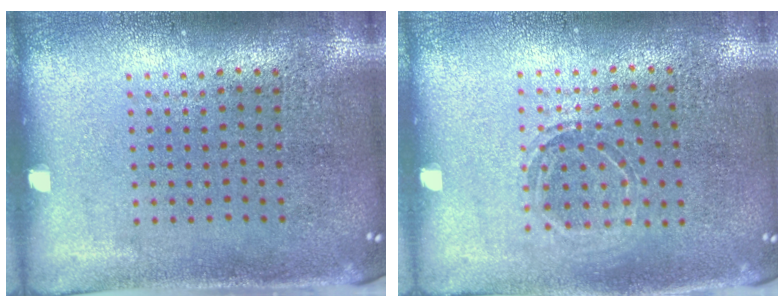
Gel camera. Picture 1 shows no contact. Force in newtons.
{"total": 1.1, "press": 1.0, "slide": 0.3}